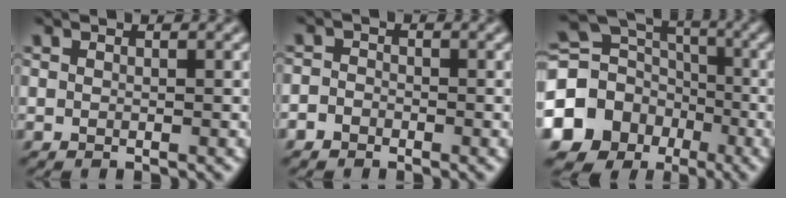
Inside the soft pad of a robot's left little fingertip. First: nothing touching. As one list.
[{"total": 3.0, "force": [-1.6, 2.4, 0.6], "torque": [0.013, 0.010, -0.055]}, {"total": 16.3, "force": [-5.8, 14.3, 5.1], "torque": [-0.142, -0.019, -0.121]}]